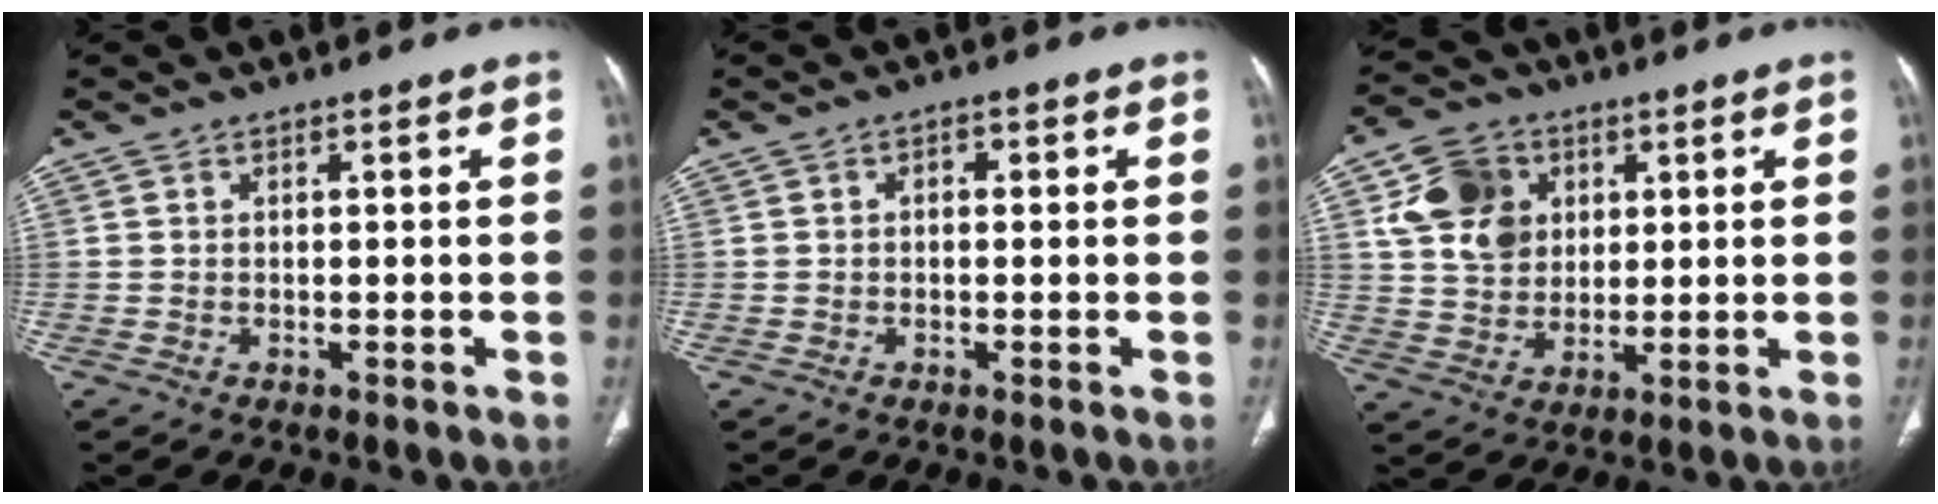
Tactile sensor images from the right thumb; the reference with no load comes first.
{"total": 2.2, "force": [0.2, 1.3, 1.7], "torque": [-0.020, 0.008, -0.001]}
{"total": 11.7, "force": [3.7, 9.4, 5.9], "torque": [-0.079, -0.006, 0.073]}